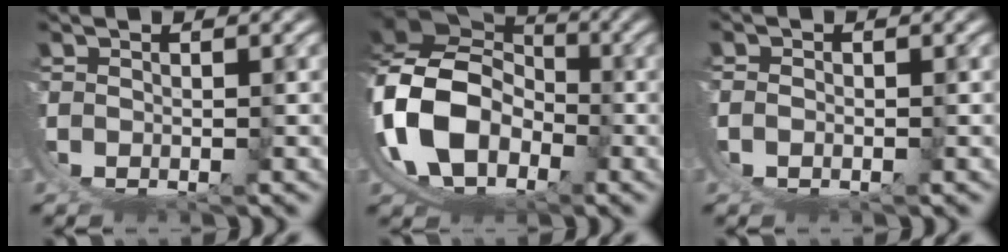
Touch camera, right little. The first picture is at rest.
{"total": 17.1, "force": [1.4, 13.9, 9.9], "torque": [-0.262, -0.056, 0.036]}
{"total": 1.8, "force": [-0.1, 1.6, 0.8], "torque": [-0.027, -0.004, -0.001]}